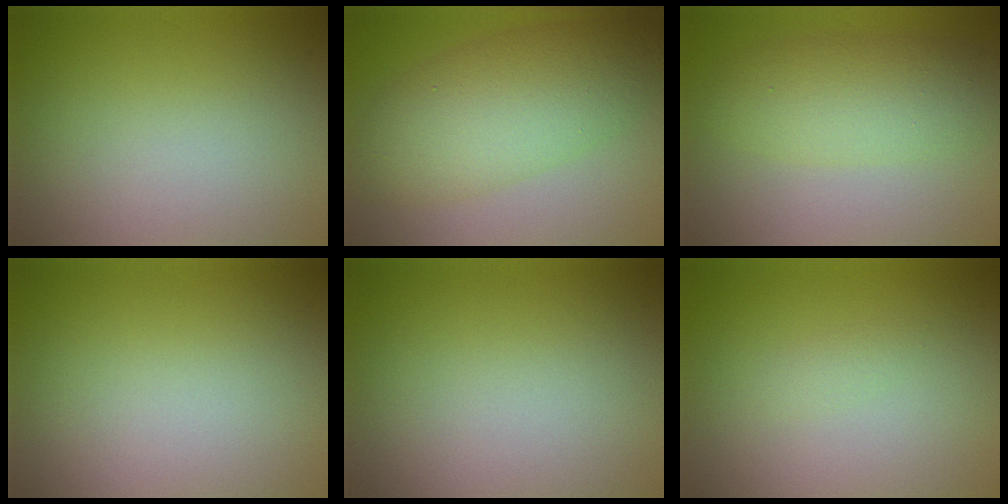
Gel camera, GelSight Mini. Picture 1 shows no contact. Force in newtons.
{"total": 7.6, "press": 7.6, "slide": 0.1}
{"total": 4.8, "press": 4.8, "slide": 0.0}
{"total": 0.0}
{"total": 0.0}
{"total": 0.7, "press": 0.7, "slide": 0.0}